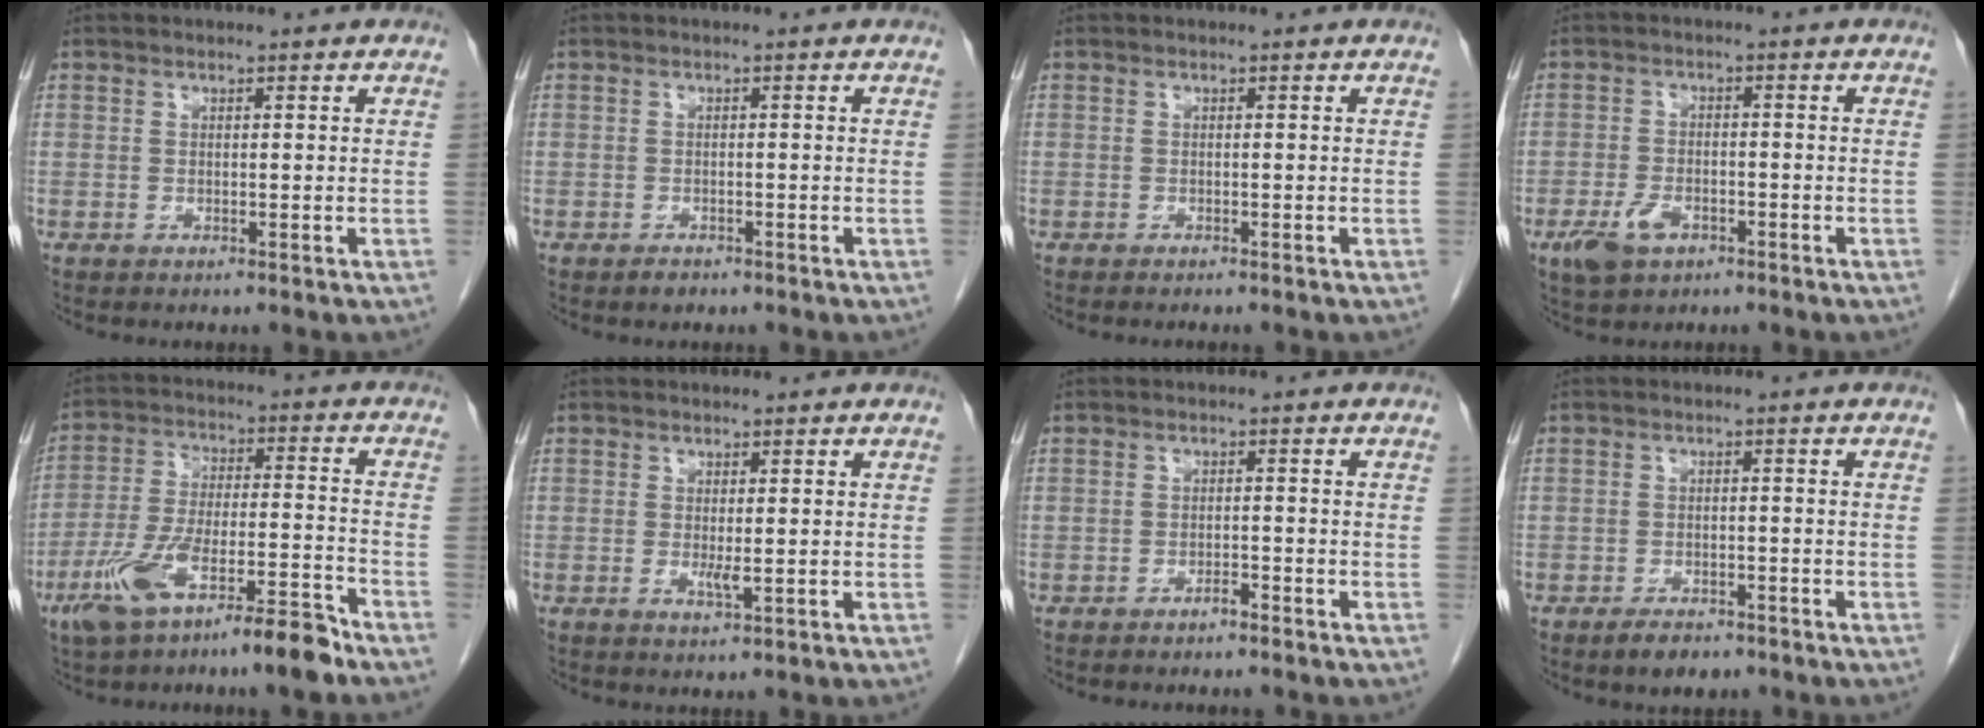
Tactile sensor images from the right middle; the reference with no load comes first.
{"total": 1.1, "force": [-0.9, 0.6, 0.3], "torque": [-0.007, 0.000, -0.012]}
{"total": 1.7, "force": [-1.5, 0.2, 0.7], "torque": [-0.012, -0.002, -0.017]}
{"total": 5.1, "force": [-2.7, 2.8, 3.3], "torque": [-0.070, -0.003, -0.044]}
{"total": 12.7, "force": [-8.6, 1.7, 9.2], "torque": [-0.178, -0.003, -0.152]}
{"total": 1.5, "force": [0.0, 0.3, 1.5], "torque": [-0.028, -0.005, 0.003]}
{"total": 1.7, "force": [-1.5, 0.1, 0.7], "torque": [-0.015, -0.001, -0.022]}
{"total": 3.4, "force": [-2.5, 1.5, 1.7], "torque": [-0.031, -0.001, -0.034]}